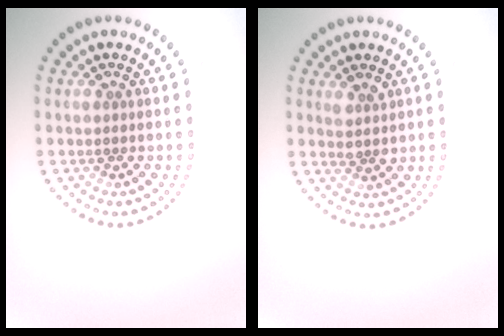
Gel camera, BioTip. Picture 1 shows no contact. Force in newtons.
{"total": 1.8, "press": 1.6, "slide": 0.7}